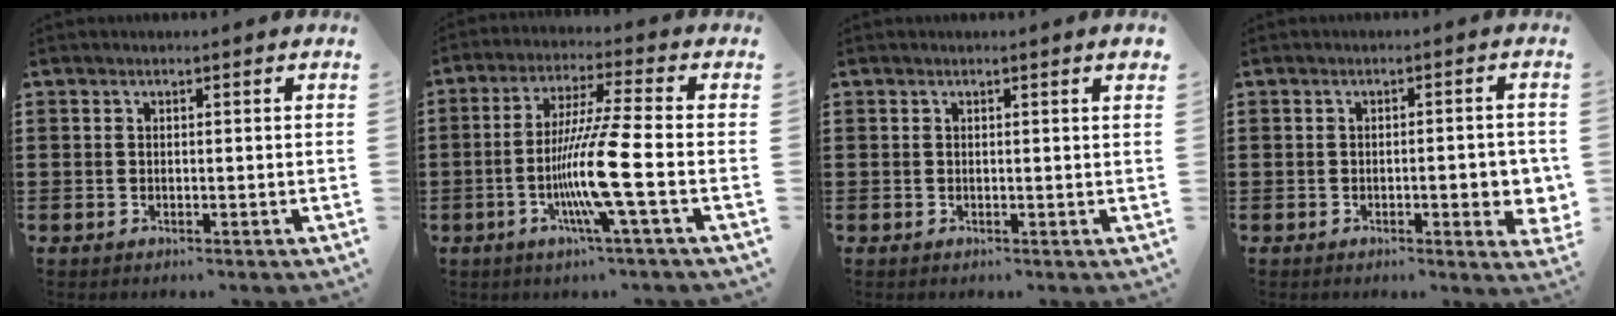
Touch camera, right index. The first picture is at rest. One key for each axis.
{"total": 10.6, "fx": -3.2, "fy": -0.6, "fz": 10.1, "tx": -0.206, "ty": -0.019, "tz": -0.070}
{"total": 0.6, "fx": 0.4, "fy": -0.1, "fz": 0.5, "tx": -0.008, "ty": 0.000, "tz": 0.006}
{"total": 4.7, "fx": -0.8, "fy": 1.2, "fz": 4.4, "tx": -0.056, "ty": -0.004, "tz": -0.016}